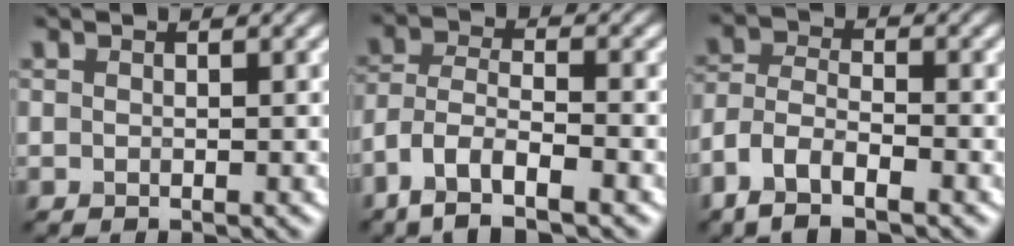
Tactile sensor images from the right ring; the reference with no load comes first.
{"total": 5.9, "force": [-3.8, 2.0, 4.1], "torque": [-0.080, -0.001, -0.079]}
{"total": 4.9, "force": [-3.3, 1.9, 3.1], "torque": [-0.063, -0.001, -0.075]}